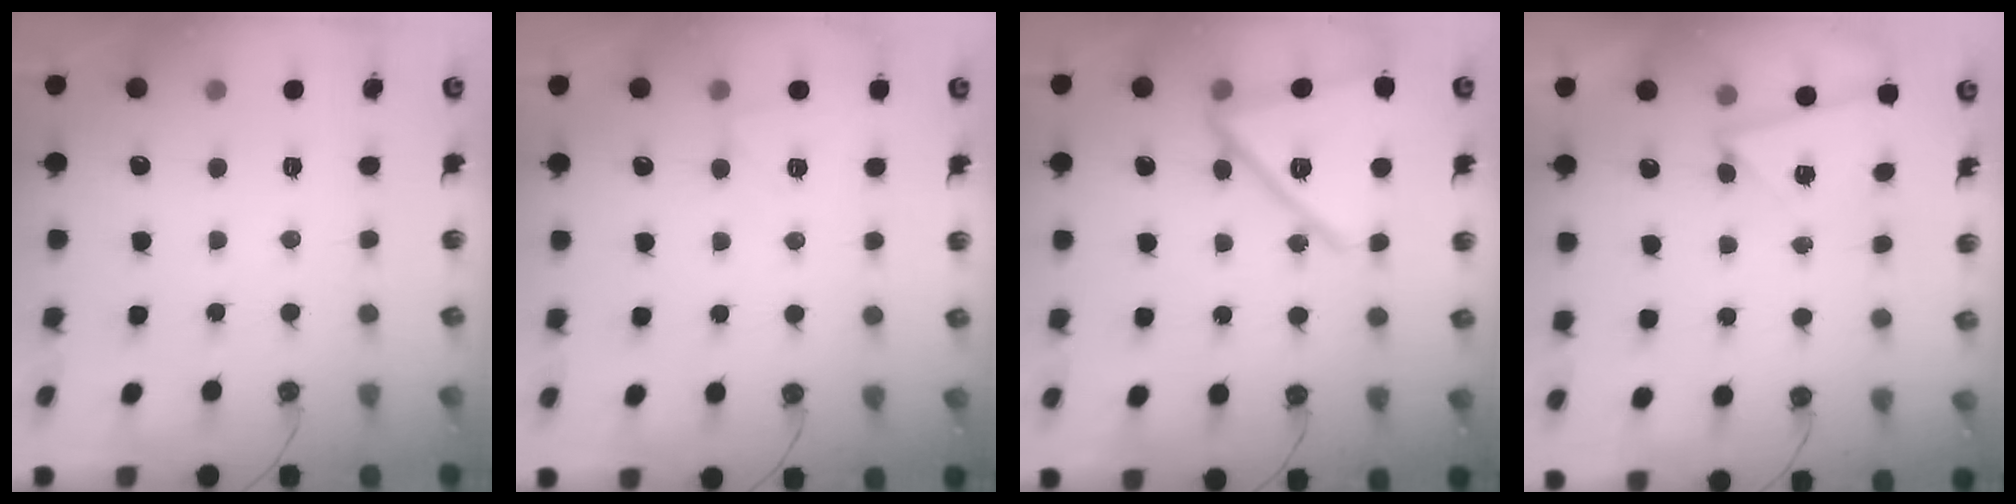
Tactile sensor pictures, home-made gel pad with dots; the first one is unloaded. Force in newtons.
{"total": 4.3, "press": 4.1, "slide": 1.3}
{"total": 17.8, "press": 17.7, "slide": 2.1}
{"total": 2.7, "press": 2.0, "slide": 1.7}